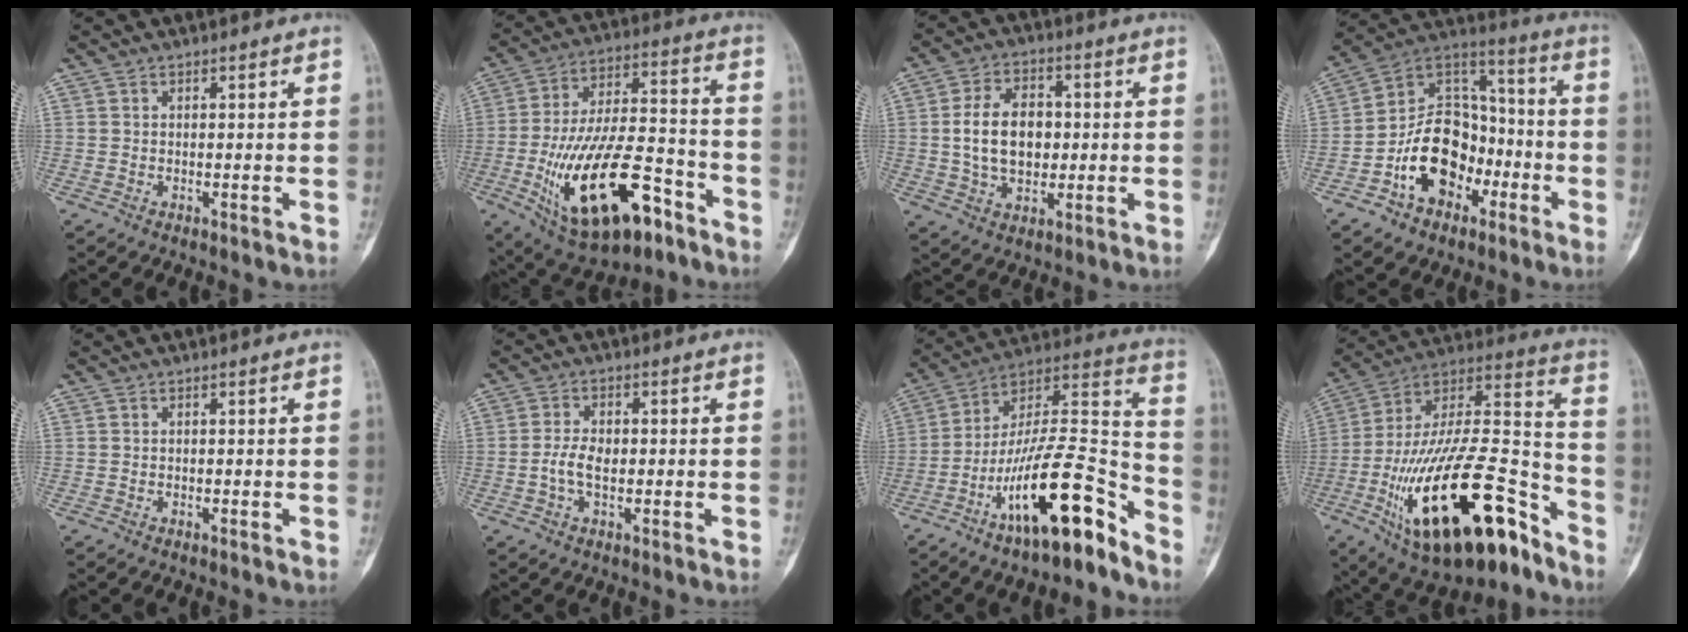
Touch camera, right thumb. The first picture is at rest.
{"total": 24.1, "force": [-10.4, 10.8, 18.9], "torque": [-0.342, 0.055, -0.160]}
{"total": 11.3, "force": [0.4, 7.6, 8.3], "torque": [-0.125, 0.009, 0.008]}
{"total": 17.1, "force": [-6.4, 12.2, 10.1], "torque": [-0.127, 0.073, -0.113]}
{"total": 0.0}
{"total": 4.5, "force": [-0.7, 2.5, 3.7], "torque": [-0.078, 0.012, -0.017]}
{"total": 21.4, "force": [-12.7, 6.0, 16.2], "torque": [-0.267, 0.101, -0.219]}
{"total": 33.1, "force": [-16.1, 13.3, 25.7], "torque": [-0.443, 0.068, -0.261]}